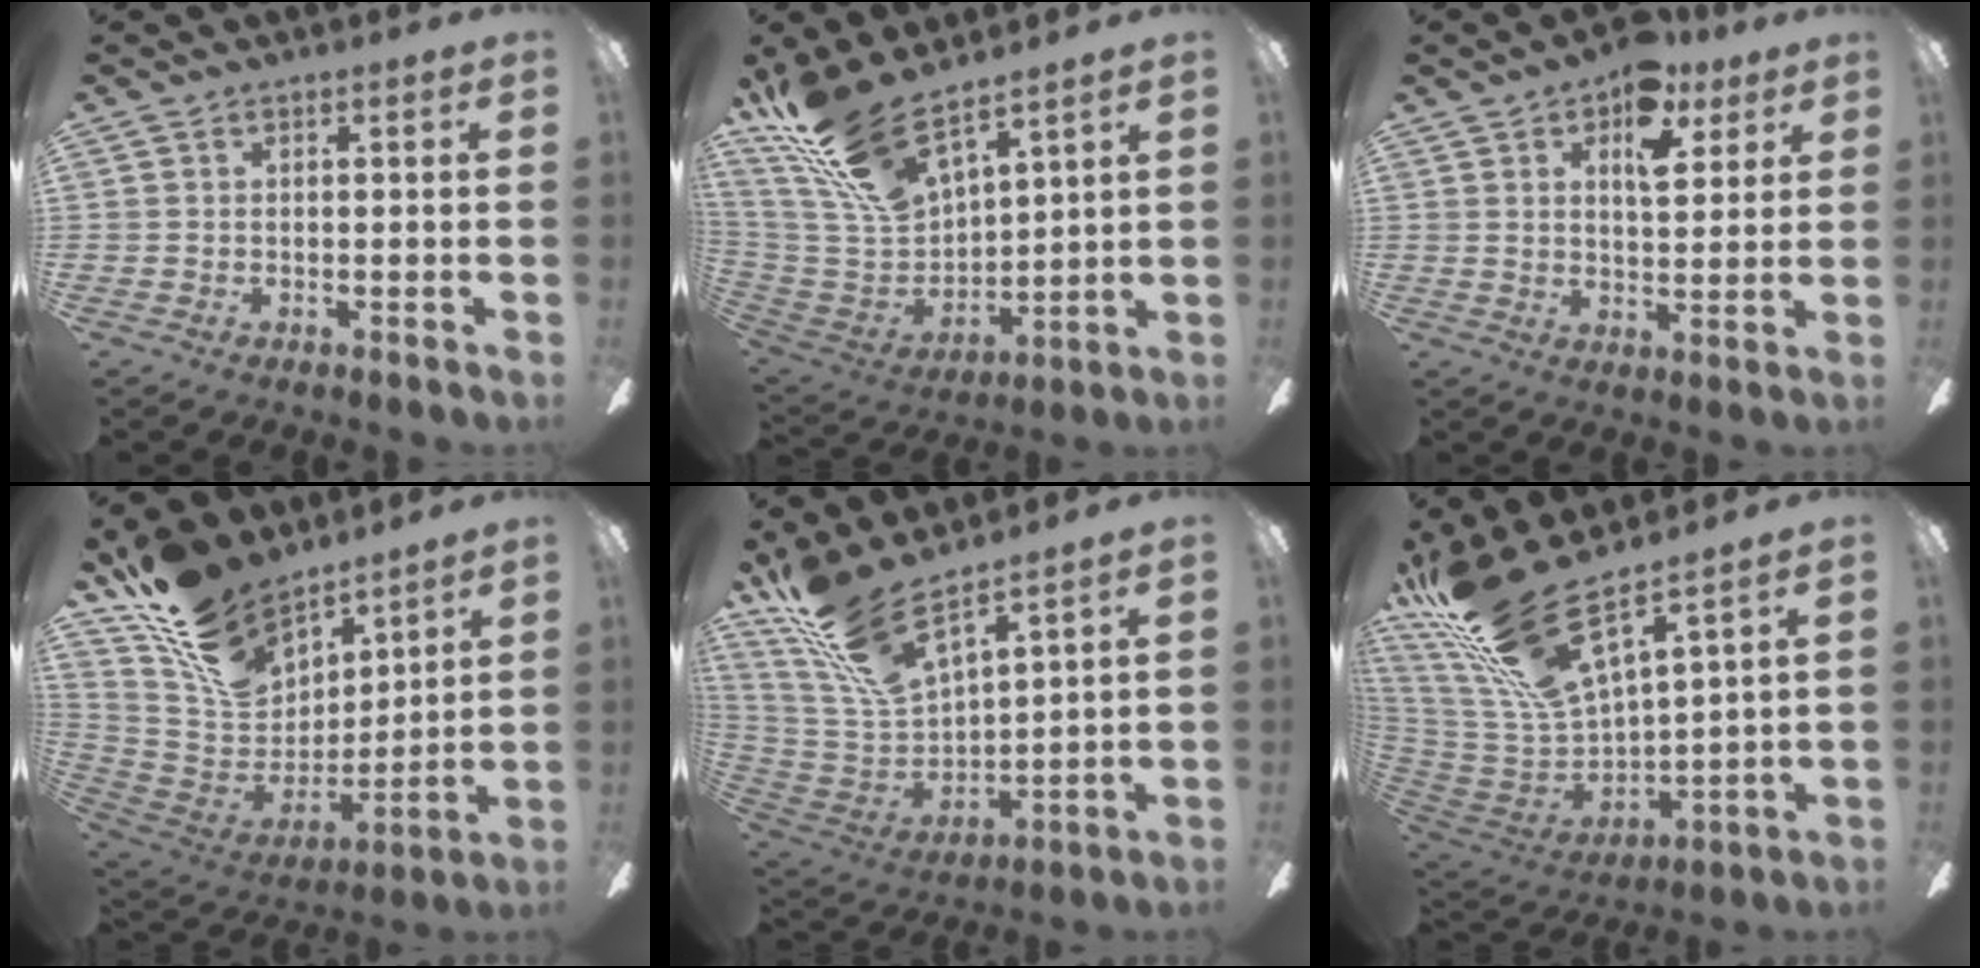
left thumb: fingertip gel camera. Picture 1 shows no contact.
{"total": 19.4, "force": [14.5, 6.8, 11.0], "torque": [-0.257, -0.086, 0.260]}
{"total": 10.4, "force": [5.9, 5.5, 6.5], "torque": [-0.078, -0.018, 0.097]}
{"total": 19.1, "force": [14.1, 10.1, 8.1], "torque": [-0.172, -0.082, 0.268]}
{"total": 17.2, "force": [13.0, 4.6, 10.2], "torque": [-0.246, -0.085, 0.231]}
{"total": 23.6, "force": [16.8, 6.4, 15.2], "torque": [-0.327, -0.113, 0.290]}